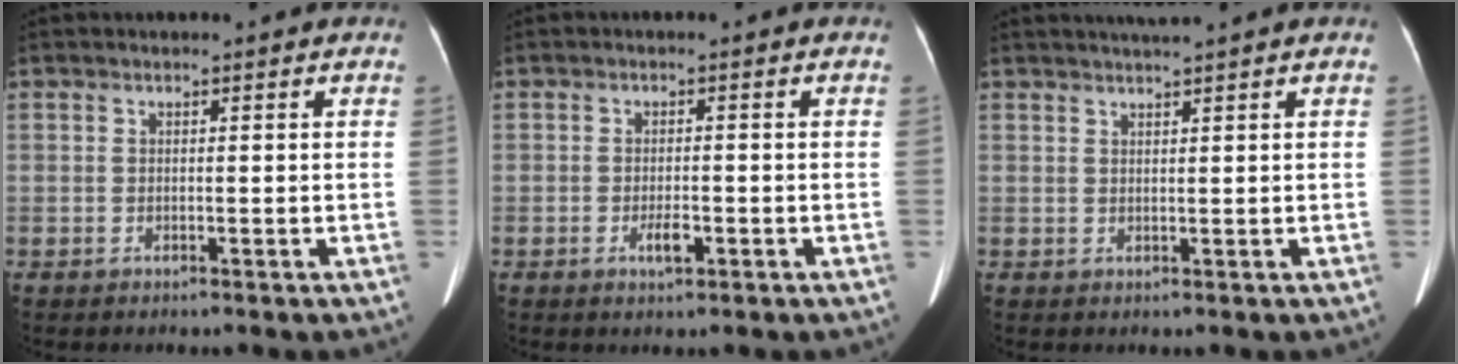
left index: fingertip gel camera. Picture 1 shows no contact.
{"total": 2.3, "force": [-1.3, 0.7, 1.8], "torque": [-0.034, -0.002, -0.016]}
{"total": 2.5, "force": [2.2, -0.8, 1.0], "torque": [-0.009, 0.012, 0.039]}